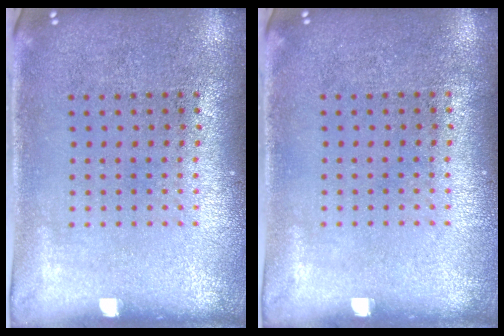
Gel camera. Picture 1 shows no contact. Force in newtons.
{"total": 0.0}